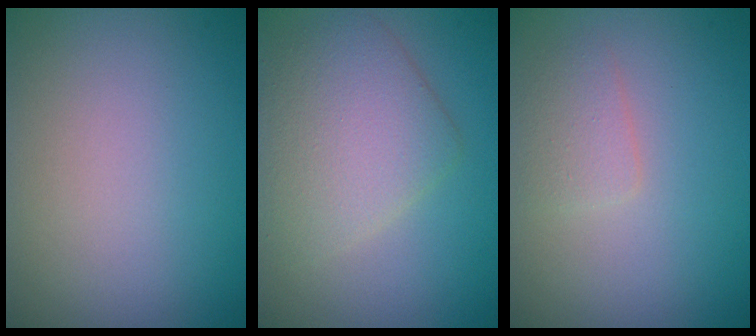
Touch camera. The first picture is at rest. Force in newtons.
{"total": 4.9, "press": 4.9, "slide": 0.2}
{"total": 1.5, "press": 1.5, "slide": 0.1}